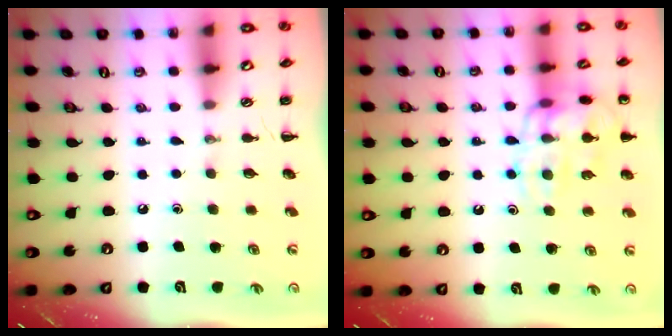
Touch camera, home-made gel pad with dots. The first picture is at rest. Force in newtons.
{"total": 13.6, "press": 13.5, "slide": 1.4}